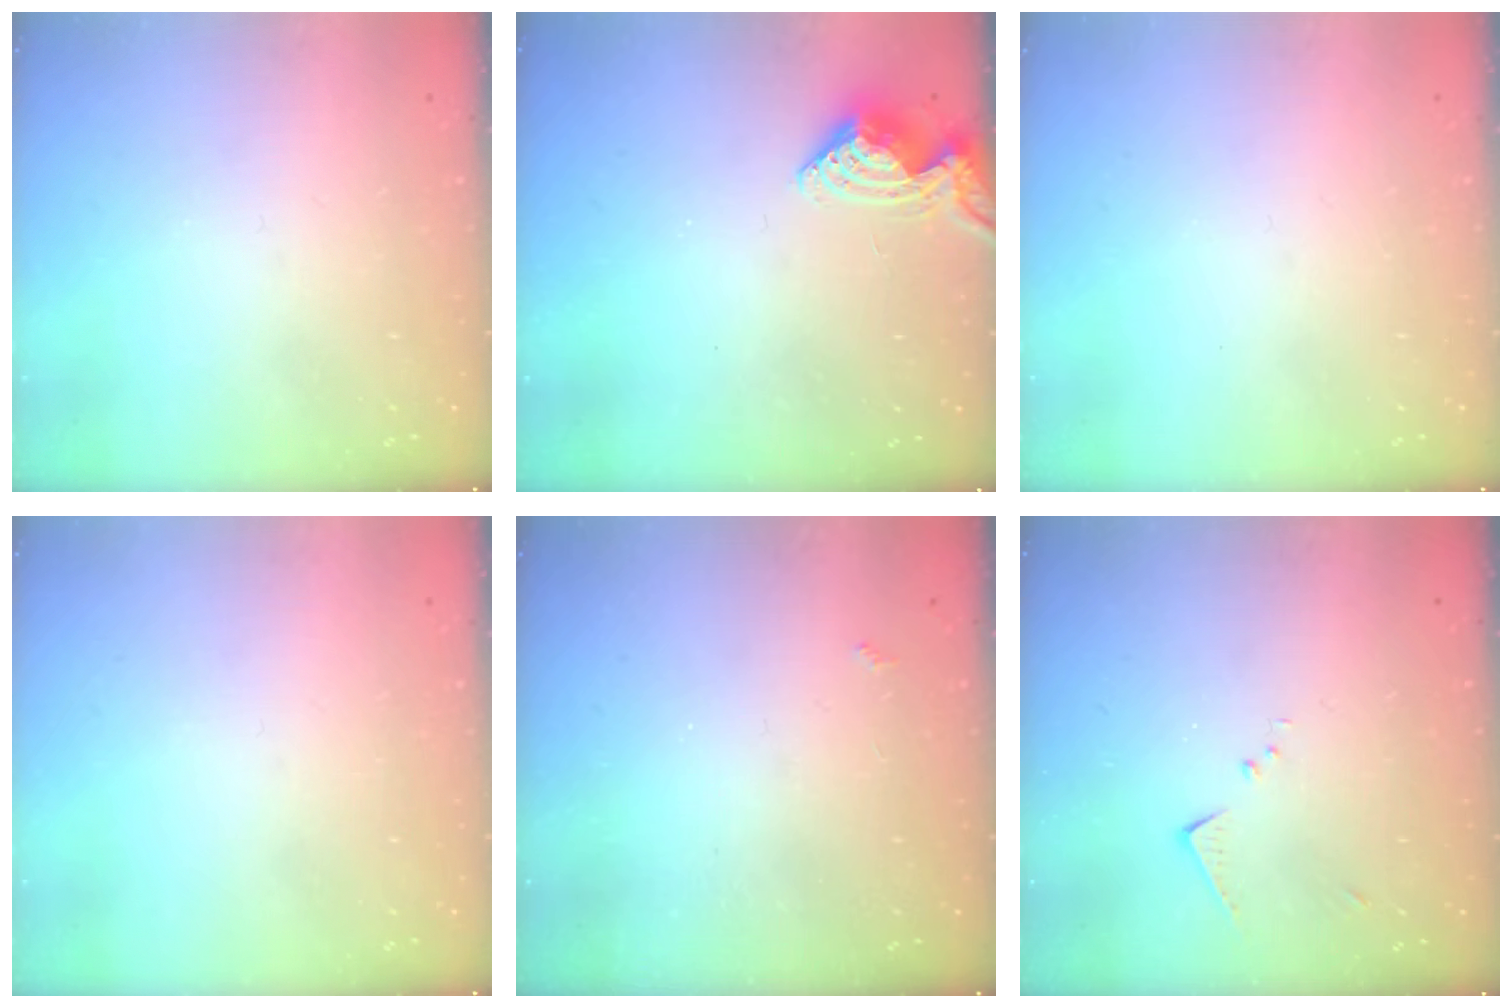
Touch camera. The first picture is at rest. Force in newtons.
{"total": 8.2, "press": 8.2, "slide": 0.6}
{"total": 0.0}
{"total": 0.0}
{"total": 2.1, "press": 2.1, "slide": 0.4}
{"total": 6.6, "press": 6.6, "slide": 0.1}